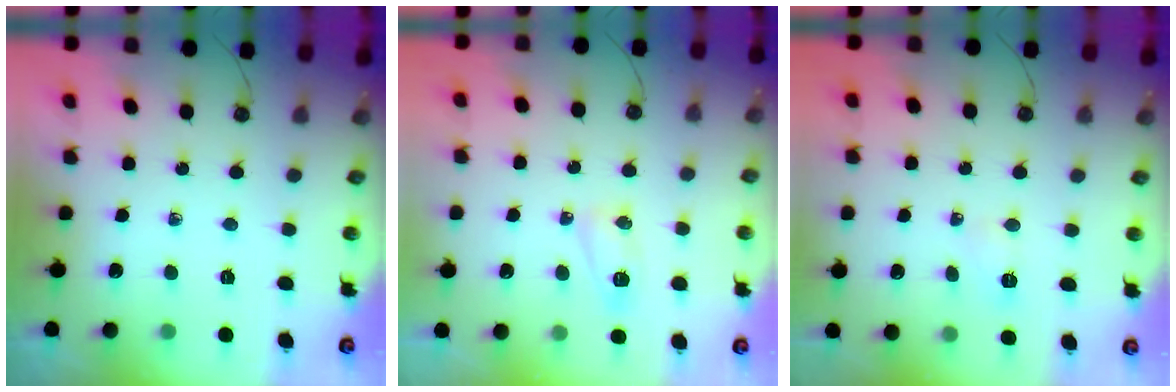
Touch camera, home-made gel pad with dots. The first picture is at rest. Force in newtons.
{"total": 10.9, "press": 6.2, "slide": 9.0}
{"total": 3.4, "press": 3.2, "slide": 1.2}